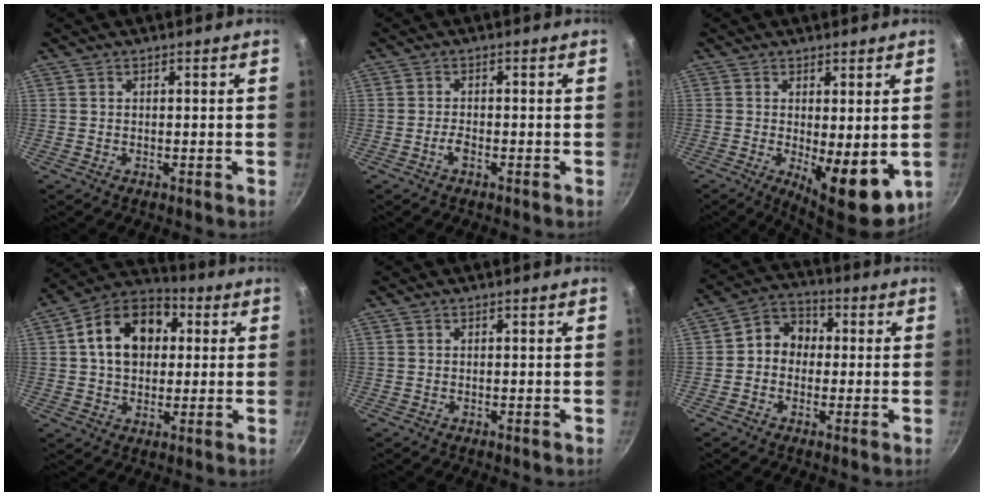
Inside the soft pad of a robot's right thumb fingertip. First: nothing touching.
{"total": 1.7, "force": [-1.0, 0.6, 1.2], "torque": [-0.024, 0.011, -0.021]}
{"total": 10.5, "force": [-1.6, 3.8, 9.7], "torque": [-0.114, -0.008, -0.008]}
{"total": 15.2, "force": [3.0, 11.1, 10.0], "torque": [-0.135, 0.026, 0.033]}
{"total": 0.0}
{"total": 7.4, "force": [0.1, 6.3, 3.8], "torque": [-0.026, 0.022, -0.019]}